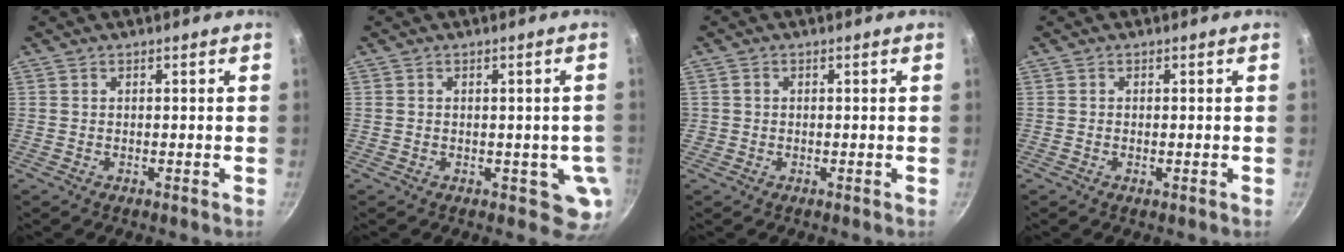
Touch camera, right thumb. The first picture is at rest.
{"total": 4.4, "force": [-0.5, 3.1, 3.2], "torque": [-0.026, -0.004, -0.005]}
{"total": 1.0, "force": [0.0, 1.0, 0.2], "torque": [0.001, 0.005, -0.001]}
{"total": 0.7, "force": [-0.2, 0.2, 0.6], "torque": [-0.011, 0.000, -0.004]}